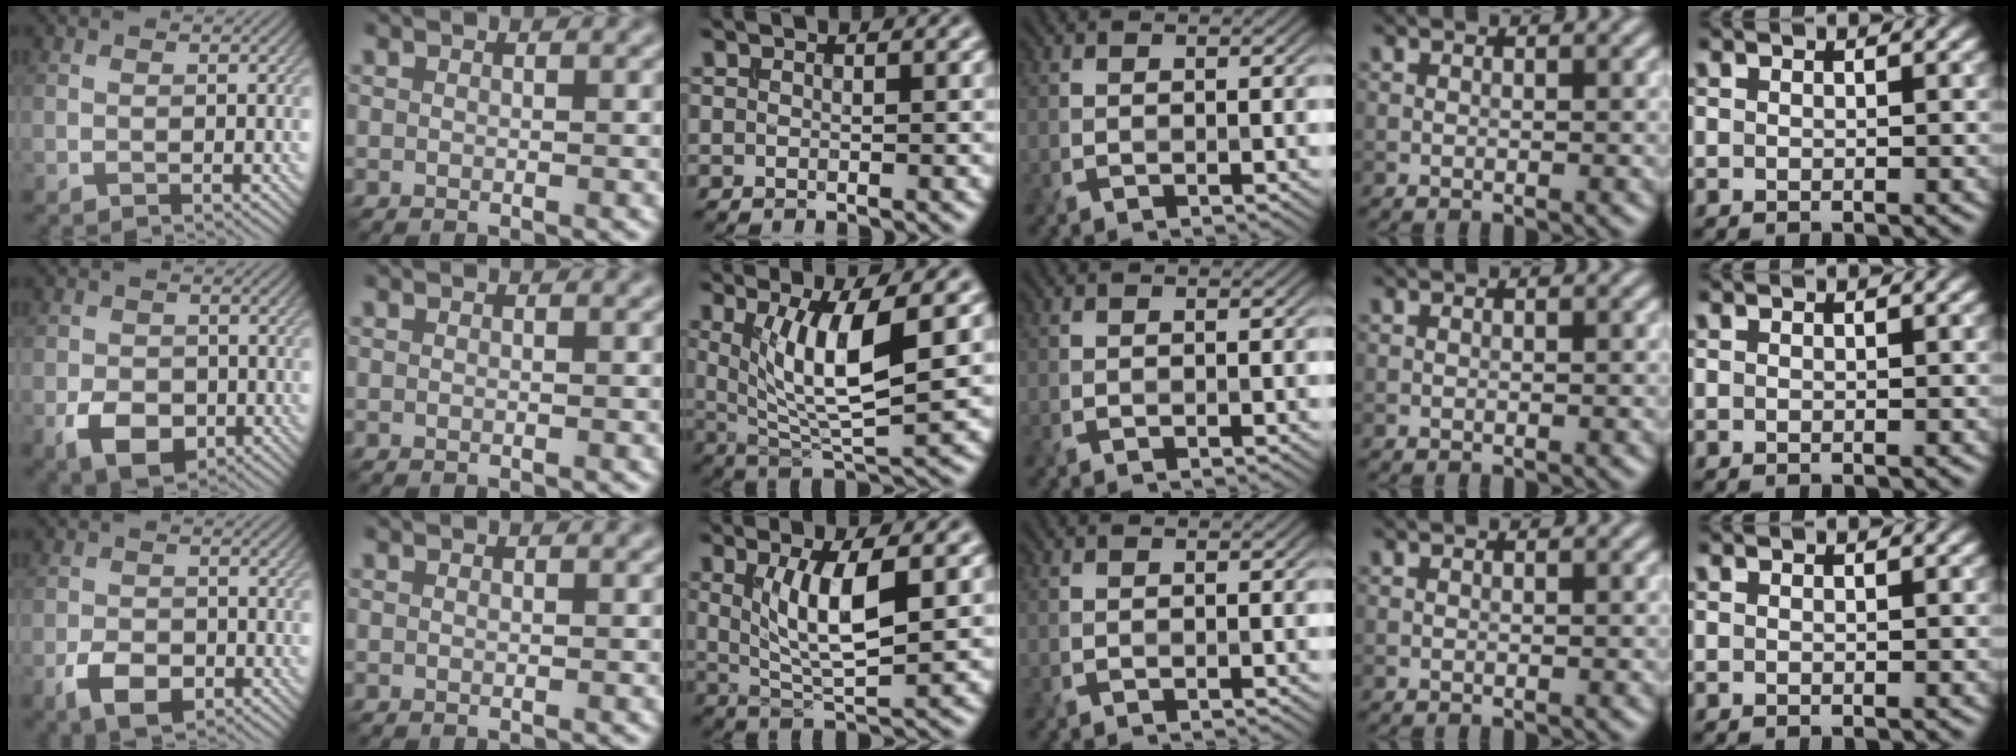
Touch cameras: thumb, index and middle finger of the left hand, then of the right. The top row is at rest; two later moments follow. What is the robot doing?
{"motion": "extract", "object": "file holder"}